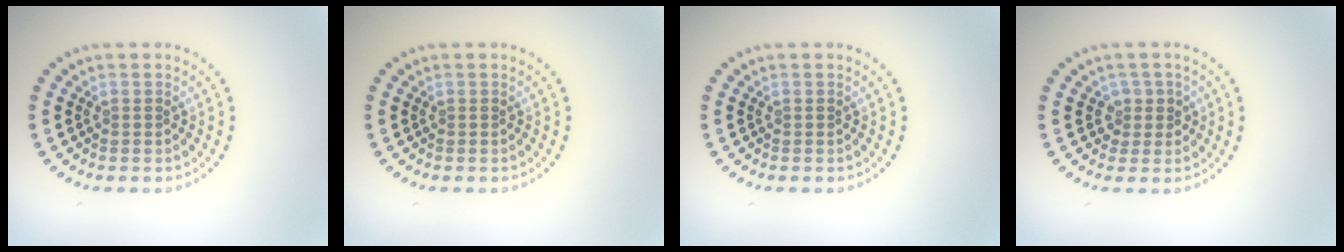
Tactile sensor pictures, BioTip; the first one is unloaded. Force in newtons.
{"total": 0.0}
{"total": 0.0}
{"total": 1.5, "press": 1.3, "slide": 0.9}